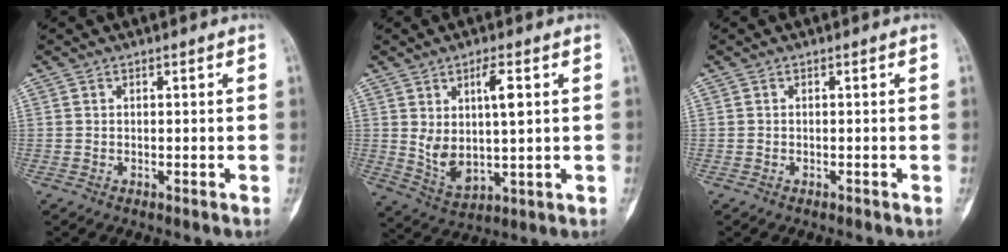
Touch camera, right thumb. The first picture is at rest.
{"total": 9.9, "force": [2.3, 3.9, 8.8], "torque": [-0.156, -0.013, 0.055]}
{"total": 0.0}